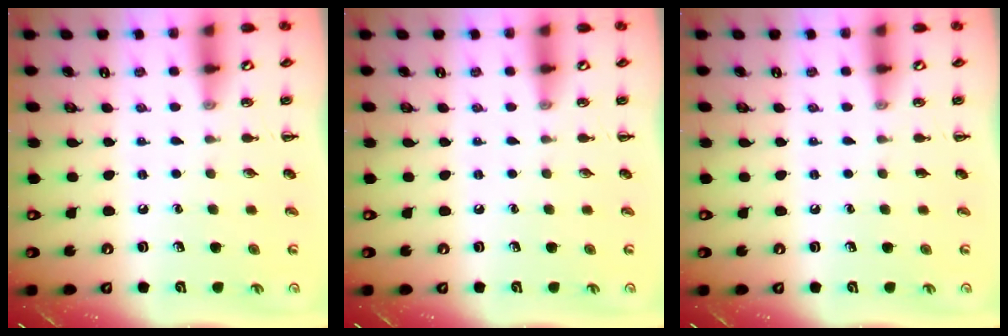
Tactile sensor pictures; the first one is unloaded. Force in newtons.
{"total": 0.0}
{"total": 0.0}